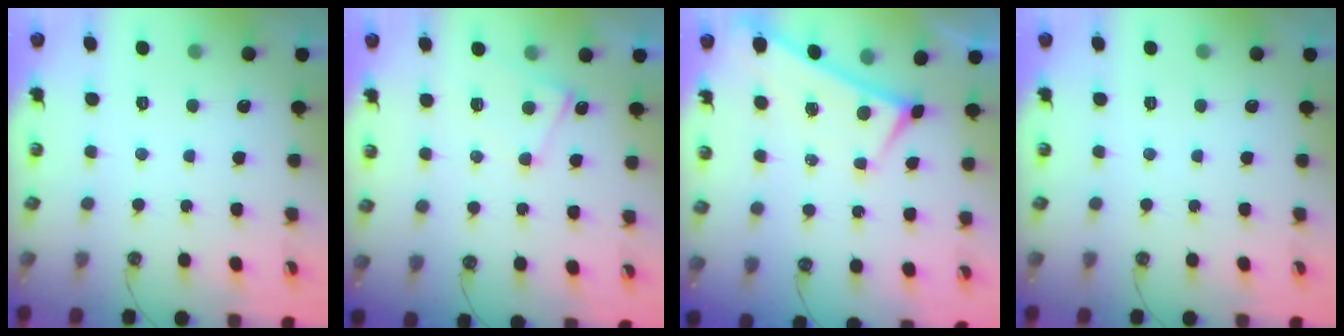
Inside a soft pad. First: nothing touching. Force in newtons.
{"total": 2.6, "press": 2.5, "slide": 0.5}
{"total": 0.0}
{"total": 0.0}